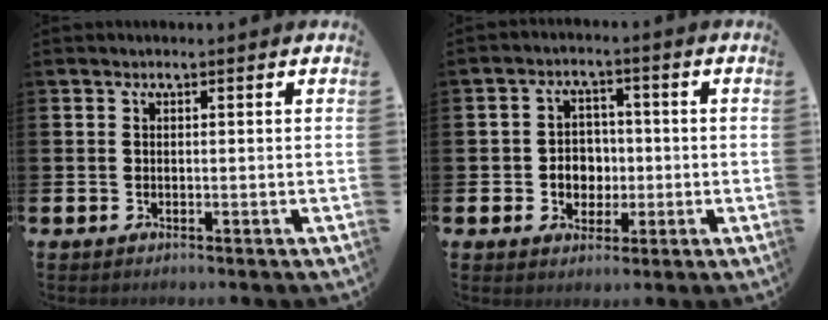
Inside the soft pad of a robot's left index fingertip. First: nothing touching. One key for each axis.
{"total": 3.9, "fx": -0.3, "fy": 3.7, "fz": 1.4, "tx": -0.024, "ty": 0.003, "tz": -0.015}